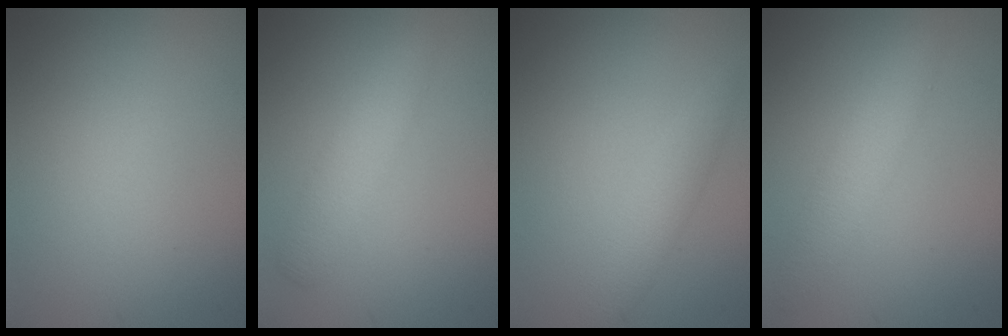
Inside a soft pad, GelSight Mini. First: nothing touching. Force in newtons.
{"total": 2.9, "press": 2.9, "slide": 0.1}
{"total": 2.2, "press": 2.2, "slide": 0.1}
{"total": 2.8, "press": 2.8, "slide": 0.0}